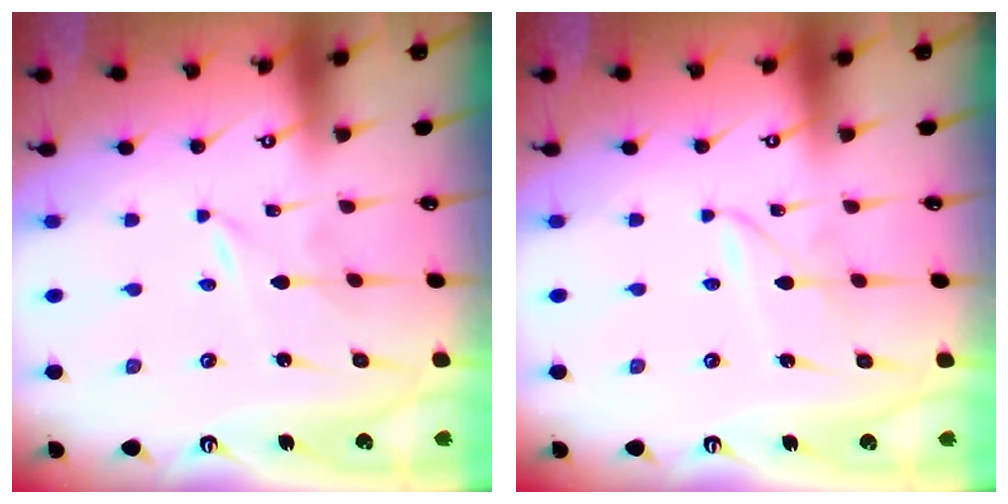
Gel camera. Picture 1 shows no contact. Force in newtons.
{"total": 1.9, "press": 1.9, "slide": 0.2}